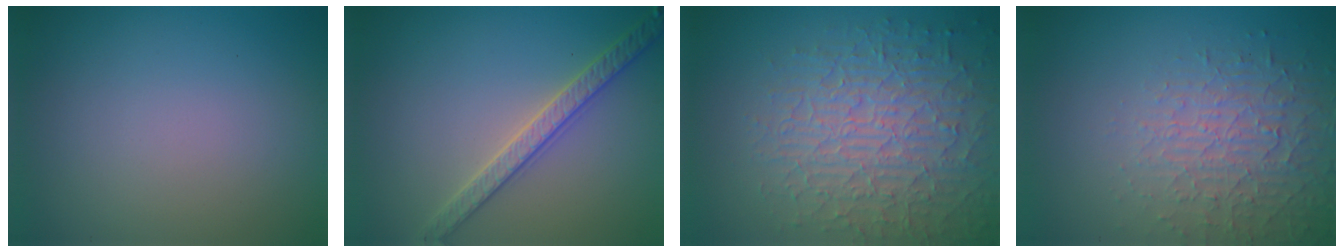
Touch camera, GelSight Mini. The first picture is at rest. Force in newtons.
{"total": 3.2, "press": 3.1, "slide": 0.7}
{"total": 8.2, "press": 5.9, "slide": 5.7}
{"total": 4.5, "press": 3.6, "slide": 2.7}